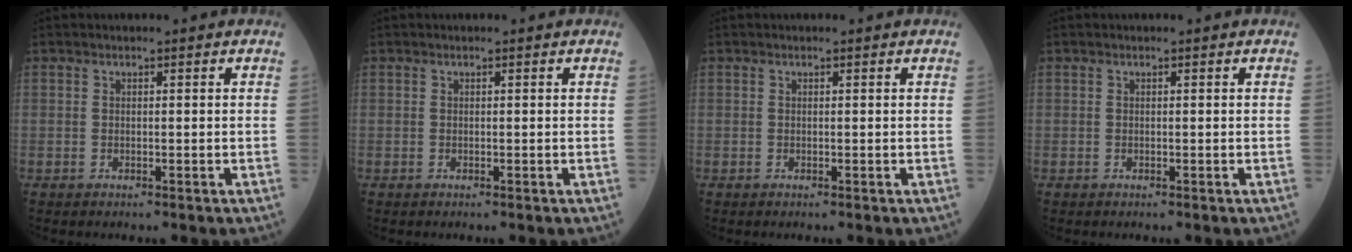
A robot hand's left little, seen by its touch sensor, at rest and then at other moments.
{"total": 0.0}
{"total": 0.0}
{"total": 0.0}